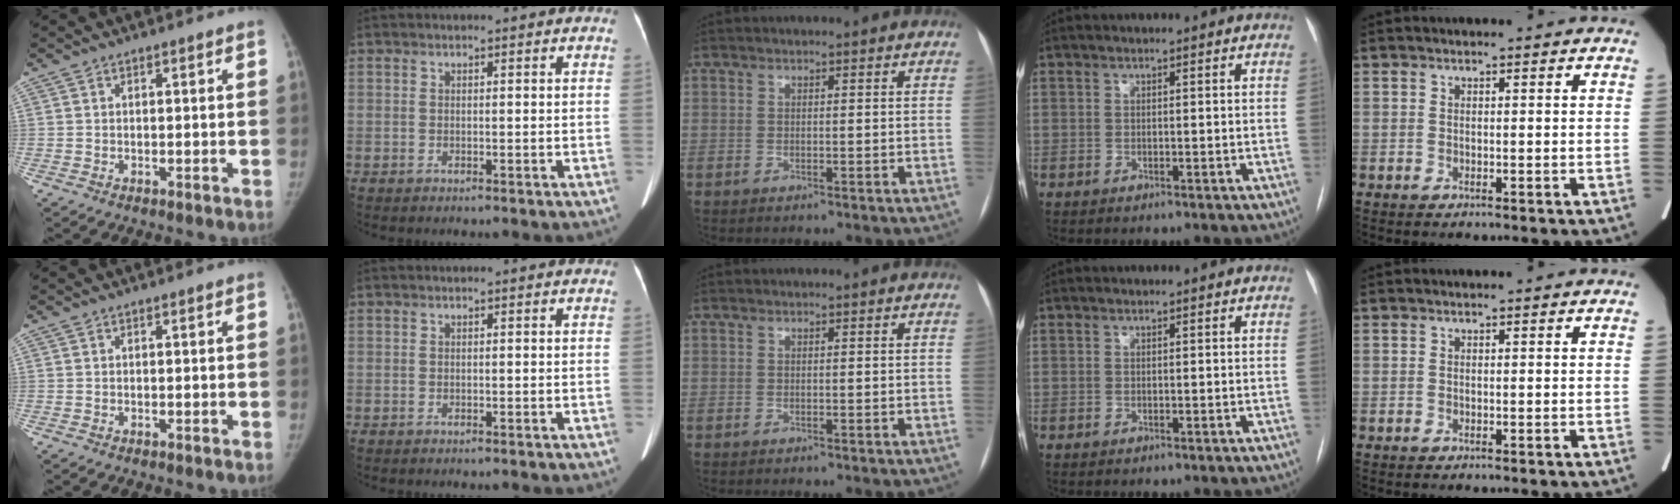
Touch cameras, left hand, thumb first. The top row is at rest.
{}